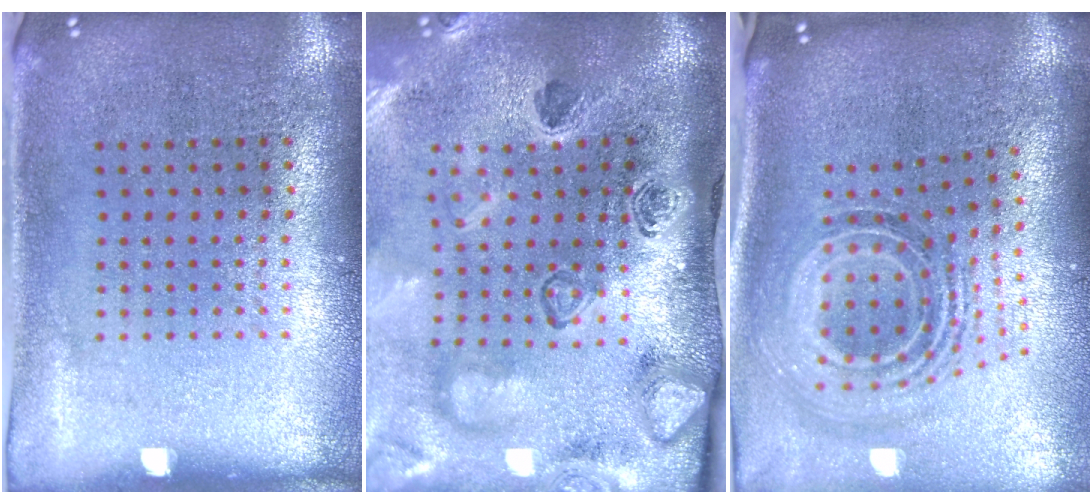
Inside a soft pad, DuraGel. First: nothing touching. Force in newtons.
{"total": 4.5, "press": 3.2, "slide": 3.2}
{"total": 1.9, "press": 1.3, "slide": 1.3}